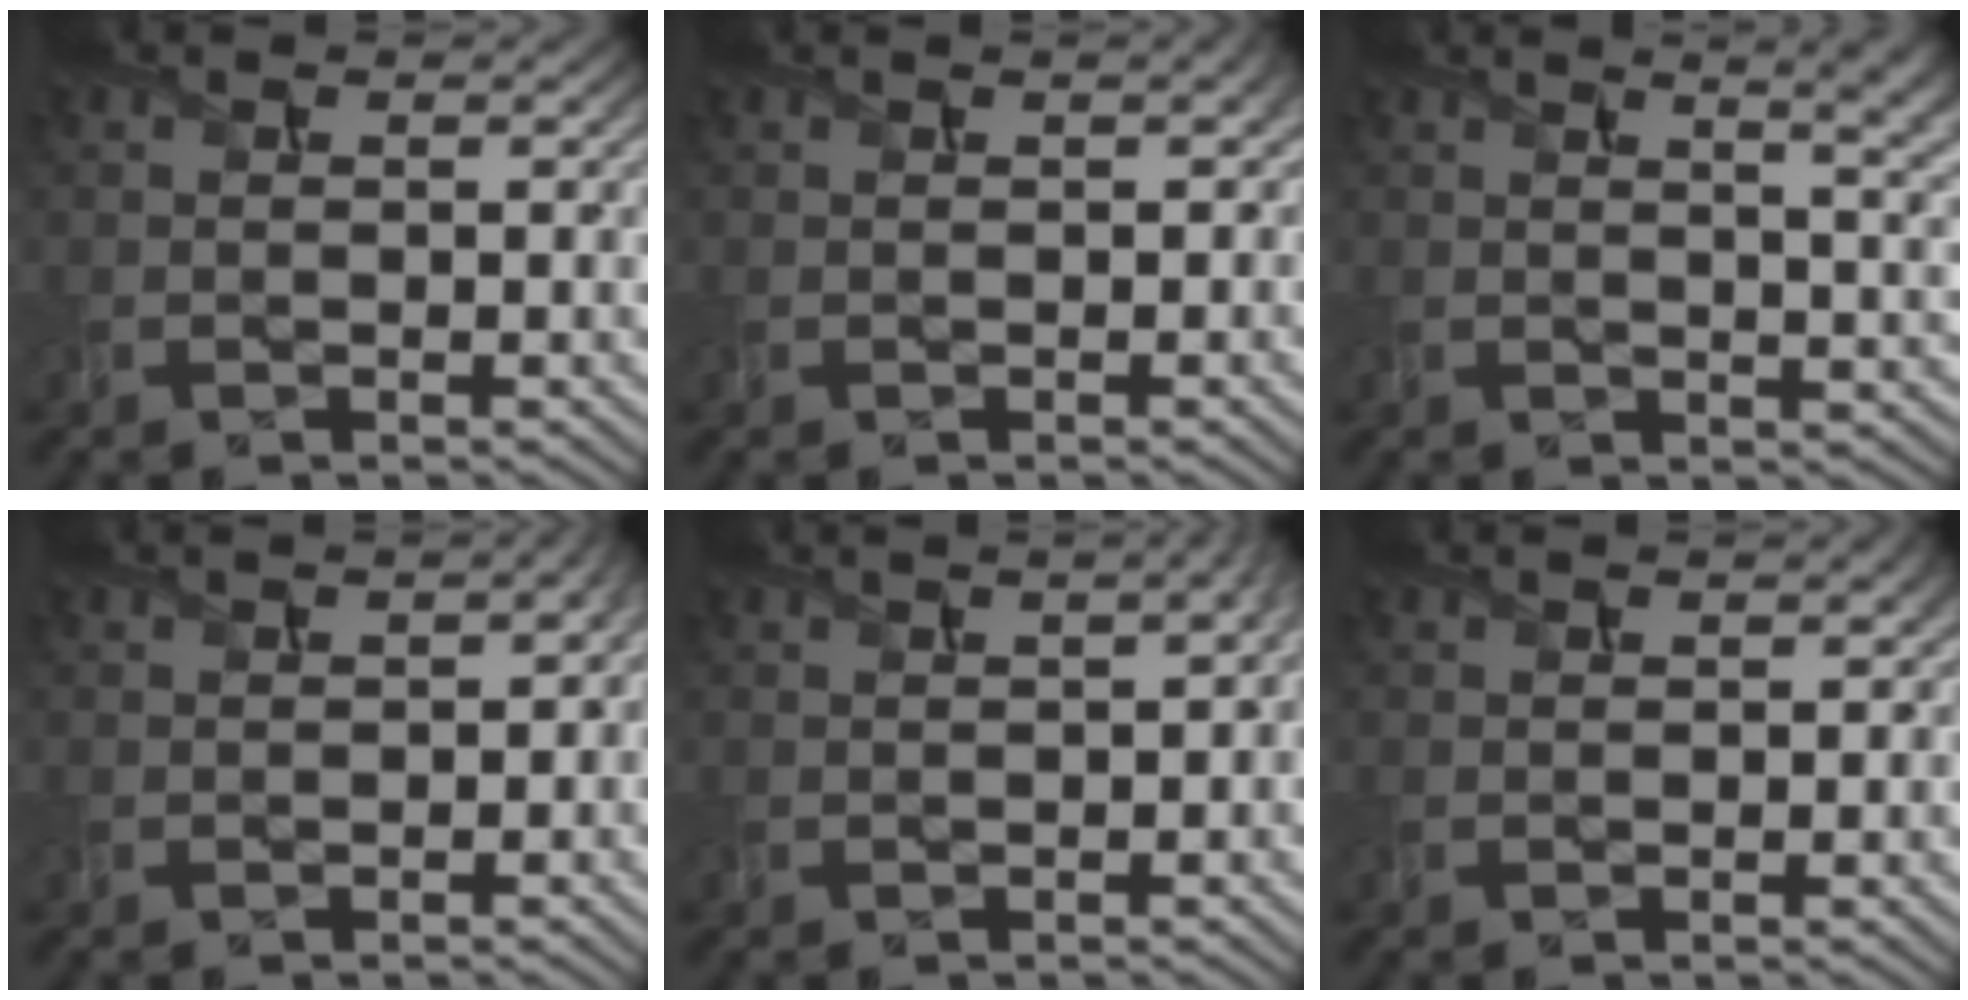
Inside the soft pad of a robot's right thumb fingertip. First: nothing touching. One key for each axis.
{"total": 1.6, "fx": 0.5, "fy": 0.9, "fz": 1.2, "tx": -0.021, "ty": 0.001, "tz": 0.008}
{"total": 9.2, "fx": 4.0, "fy": 3.3, "fz": 7.6, "tx": -0.090, "ty": 0.034, "tz": 0.042}
{"total": 3.0, "fx": -0.5, "fy": 1.7, "fz": 2.3, "tx": -0.035, "ty": -0.007, "tz": -0.001}
{"total": 4.7, "fx": 0.7, "fy": 2.0, "fz": 4.2, "tx": -0.050, "ty": 0.017, "tz": 0.004}
{"total": 0.9, "fx": 0.2, "fy": 0.5, "fz": 0.8, "tx": -0.014, "ty": 0.000, "tz": 0.006}